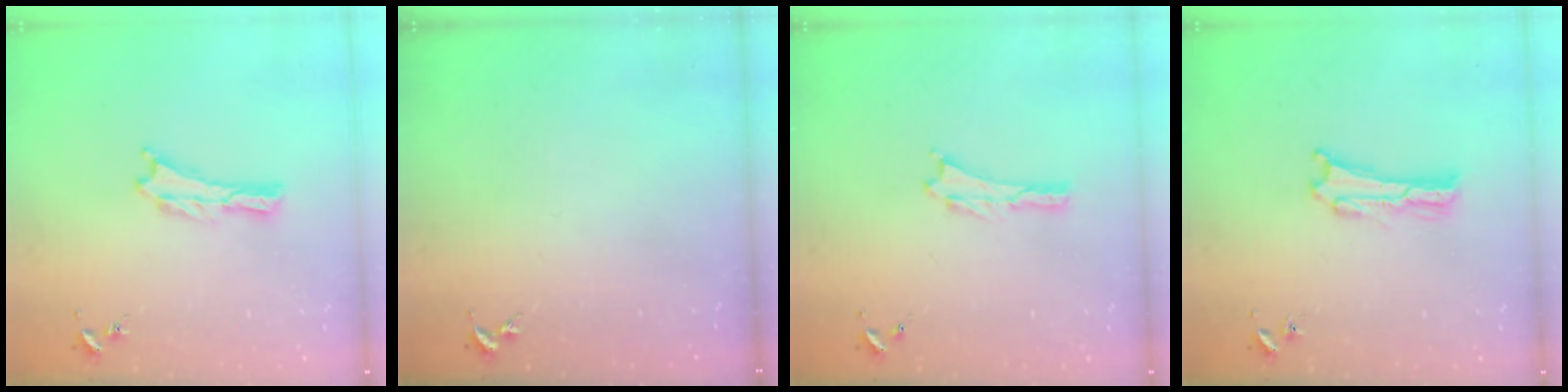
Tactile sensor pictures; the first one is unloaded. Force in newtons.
{"total": 0.0}
{"total": 0.0}
{"total": 0.9, "press": 0.9, "slide": 0.2}